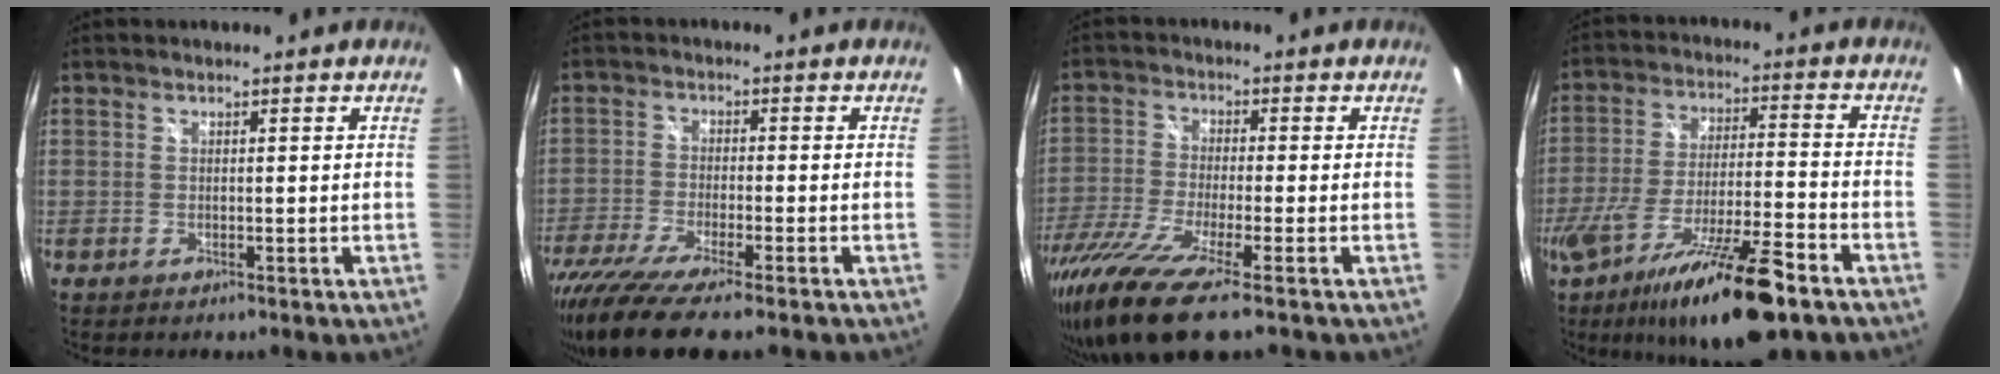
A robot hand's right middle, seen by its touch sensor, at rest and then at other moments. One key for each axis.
{"total": 13.3, "fx": -10.2, "fy": 1.3, "fz": 8.4, "tx": -0.178, "ty": -0.051, "tz": -0.178}
{"total": 13.3, "fx": -9.4, "fy": 1.0, "fz": 9.3, "tx": -0.207, "ty": -0.052, "tz": -0.176}
{"total": 20.8, "fx": -13.8, "fy": 3.0, "fz": 15.2, "tx": -0.282, "ty": -0.051, "tz": -0.233}